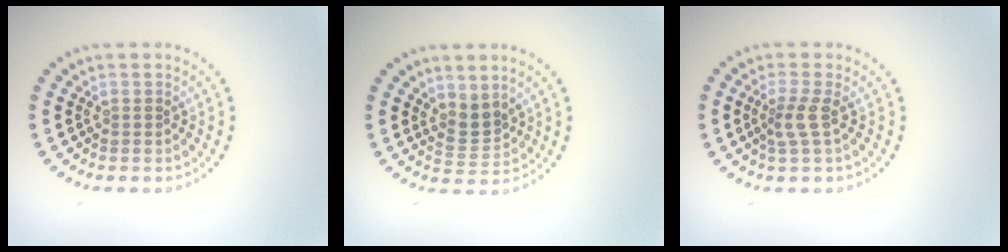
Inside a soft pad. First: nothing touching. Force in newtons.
{"total": 2.3, "press": 1.8, "slide": 1.5}
{"total": 2.0, "press": 1.6, "slide": 1.3}